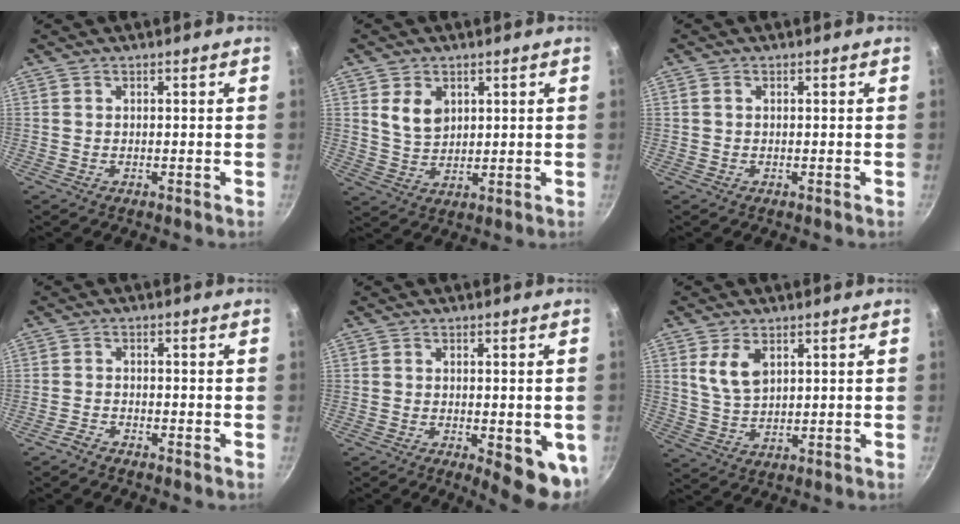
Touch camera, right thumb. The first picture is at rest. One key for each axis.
{"total": 5.9, "fx": 2.1, "fy": 4.2, "fz": 3.6, "tx": -0.050, "ty": -0.014, "tz": 0.045}
{"total": 0.7, "fx": 0.1, "fy": 0.5, "fz": 0.4, "tx": -0.007, "ty": 0.004, "tz": 0.002}
{"total": 1.9, "fx": -1.8, "fy": 0.4, "fz": 0.5, "tx": -0.018, "ty": 0.019, "tz": -0.037}
{"total": 9.9, "fx": -2.6, "fy": 3.5, "fz": 8.8, "tx": -0.090, "ty": -0.005, "tz": -0.026}
{"total": 6.2, "fx": 2.6, "fy": 3.5, "fz": 4.4, "tx": -0.076, "ty": -0.015, "tz": 0.055}